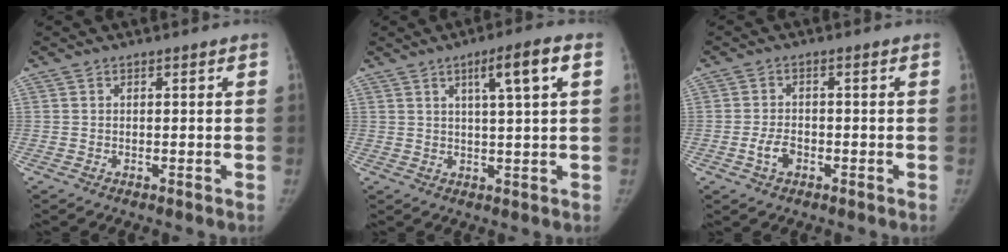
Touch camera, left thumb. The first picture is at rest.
{"total": 7.2, "force": [2.8, 0.4, 6.6], "torque": [-0.109, -0.001, 0.044]}
{"total": 3.4, "force": [-1.4, 2.1, 2.3], "torque": [-0.043, 0.012, -0.024]}